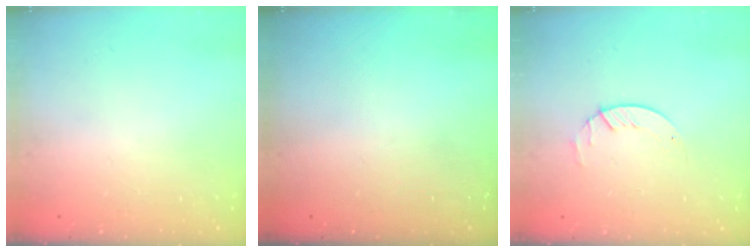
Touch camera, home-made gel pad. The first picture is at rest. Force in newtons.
{"total": 0.0}
{"total": 1.4, "press": 1.4, "slide": 0.2}